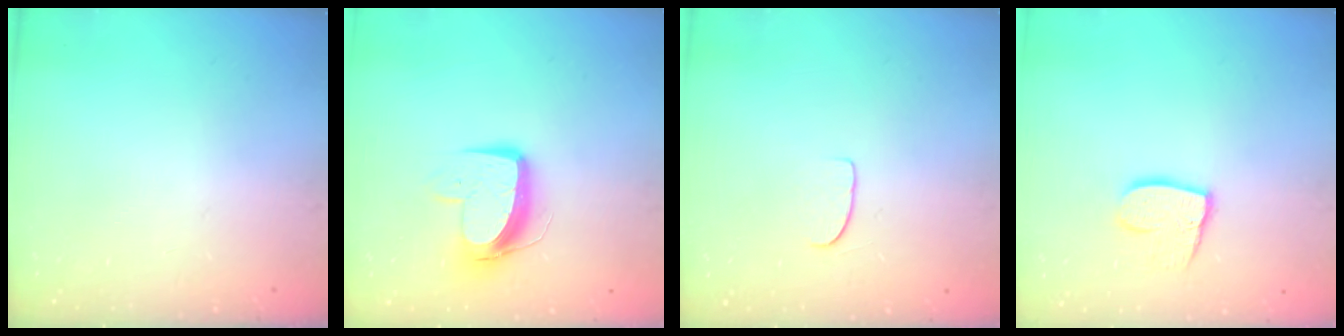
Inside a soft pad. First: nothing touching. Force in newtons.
{"total": 10.6, "press": 10.6, "slide": 0.9}
{"total": 4.8, "press": 4.7, "slide": 0.6}
{"total": 10.0, "press": 10.0, "slide": 0.8}